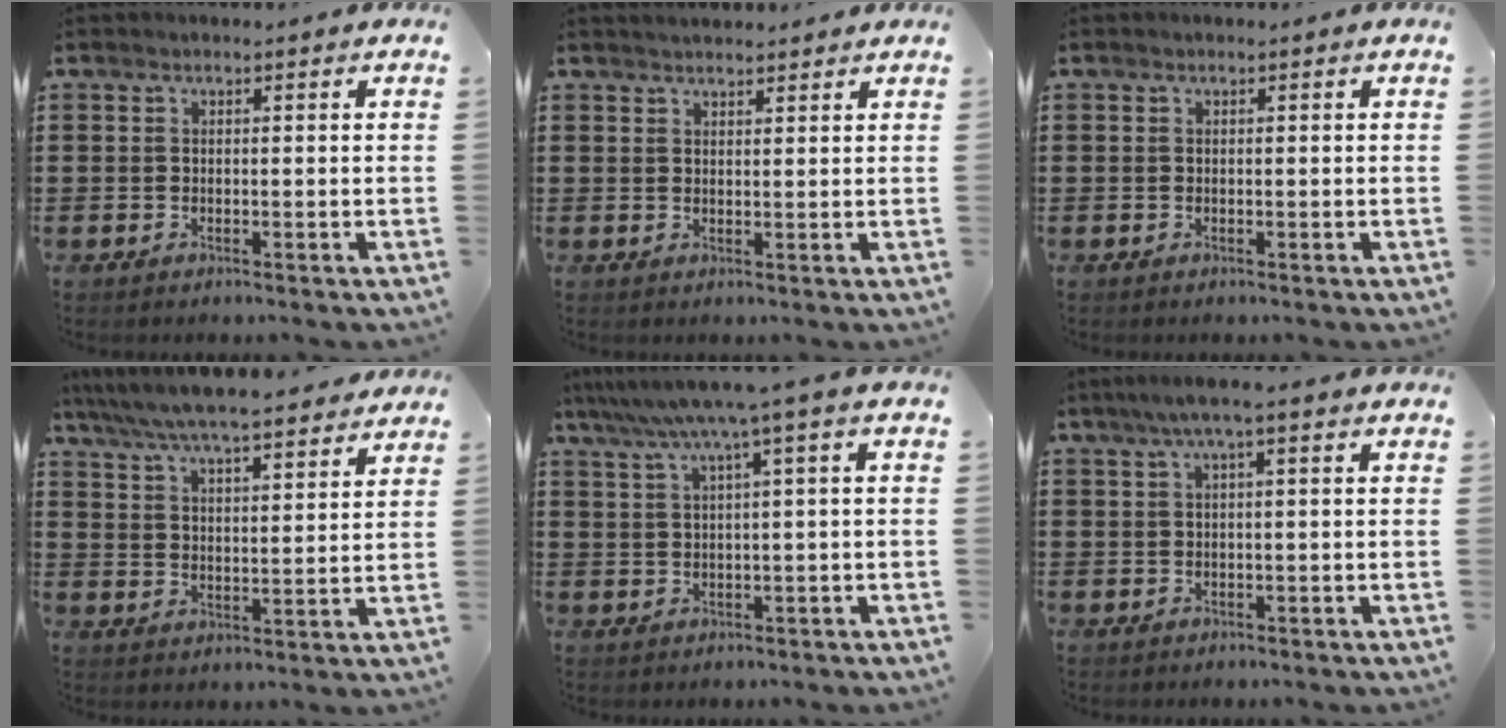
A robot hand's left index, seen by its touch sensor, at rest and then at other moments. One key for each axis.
{"total": 1.6, "fx": 1.6, "fy": 0.1, "fz": 0.1, "tx": -0.004, "ty": 0.004, "tz": 0.031}
{"total": 0.0}
{"total": 6.6, "fx": 6.2, "fy": 0.3, "fz": 2.2, "tx": -0.069, "ty": -0.028, "tz": 0.108}
{"total": 5.1, "fx": 2.3, "fy": -0.7, "fz": 4.5, "tx": -0.093, "ty": -0.015, "tz": 0.034}
{"total": 2.5, "fx": 0.5, "fy": 0.0, "fz": 2.4, "tx": -0.045, "ty": 0.001, "tz": 0.007}